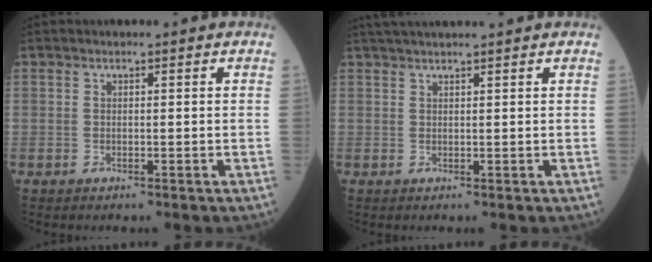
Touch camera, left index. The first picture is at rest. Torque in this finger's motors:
{"motor_torque": [-0.40, -0.42, 0.00, 0.01]}